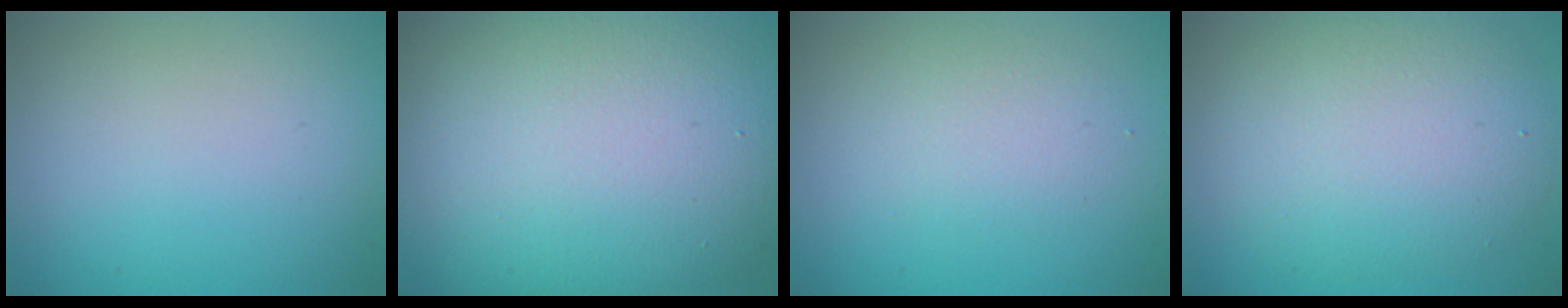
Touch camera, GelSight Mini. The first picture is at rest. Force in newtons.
{"total": 15.3, "press": 15.3, "slide": 0.8}
{"total": 2.0, "press": 2.0, "slide": 0.1}
{"total": 6.5, "press": 6.5, "slide": 0.5}